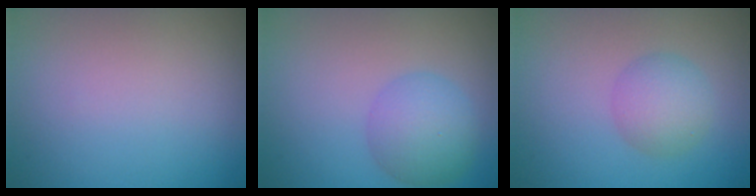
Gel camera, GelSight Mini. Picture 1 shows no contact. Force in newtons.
{"total": 4.2, "press": 4.2, "slide": 0.2}
{"total": 3.1, "press": 3.1, "slide": 0.0}